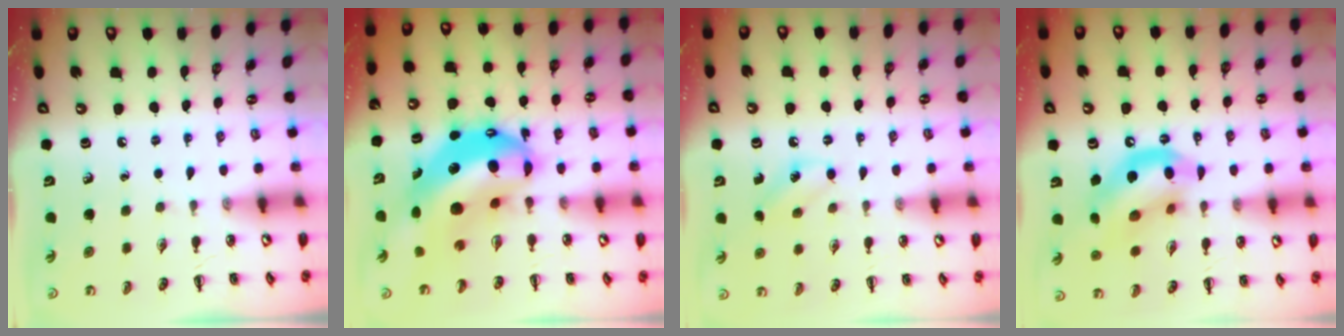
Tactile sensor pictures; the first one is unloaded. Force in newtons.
{"total": 14.5, "press": 14.1, "slide": 3.4}
{"total": 7.2, "press": 6.9, "slide": 1.9}
{"total": 14.6, "press": 14.4, "slide": 2.5}